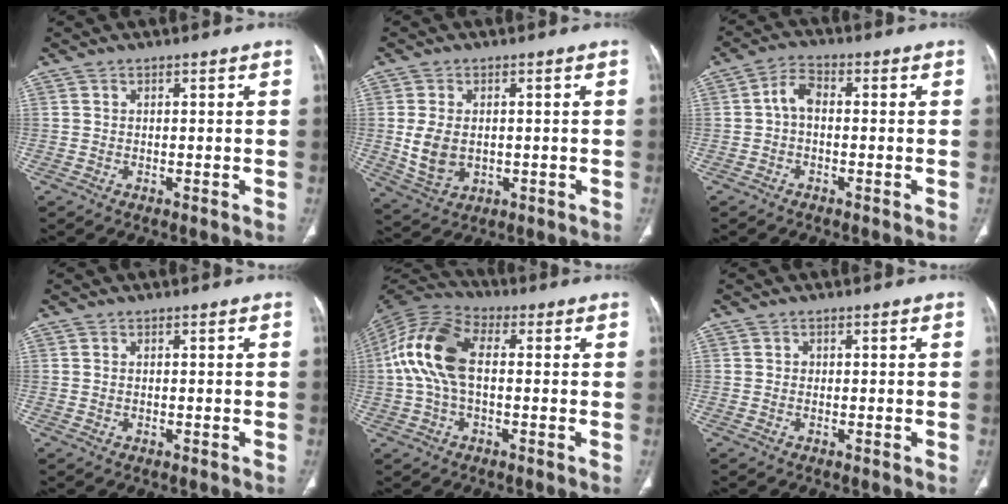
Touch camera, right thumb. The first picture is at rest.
{"total": 7.4, "force": [-0.1, 5.2, 5.3], "torque": [-0.098, -0.004, 0.012]}
{"total": 4.2, "force": [-0.3, 2.6, 3.3], "torque": [-0.056, 0.017, -0.016]}
{"total": 0.5, "force": [0.0, 0.4, 0.4], "torque": [-0.016, 0.004, 0.004]}
{"total": 13.3, "force": [0.6, 7.6, 10.9], "torque": [-0.227, 0.032, 0.001]}
{"total": 0.5, "force": [0.0, 0.5, 0.2], "torque": [0.006, 0.004, -0.002]}